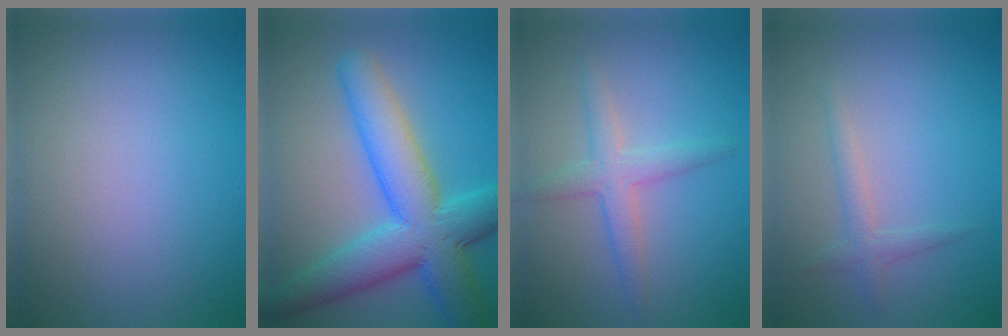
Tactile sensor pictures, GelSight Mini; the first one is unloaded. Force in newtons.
{"total": 9.1, "press": 9.1, "slide": 0.3}
{"total": 2.7, "press": 2.7, "slide": 0.1}
{"total": 1.6, "press": 1.6, "slide": 0.1}